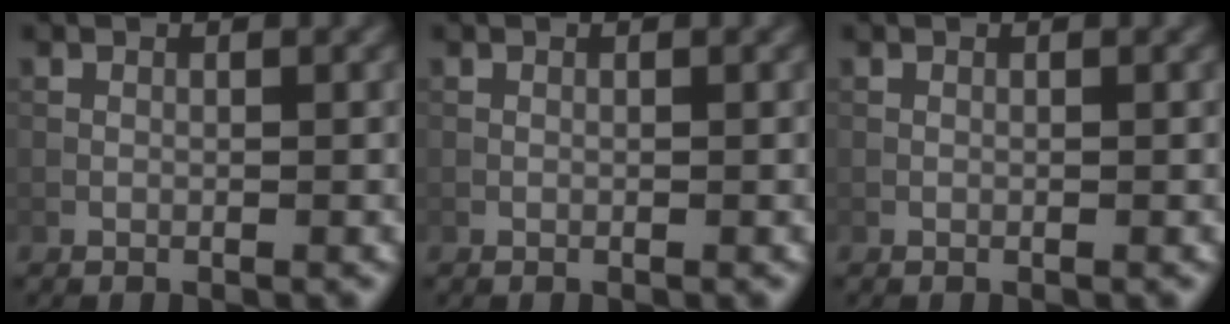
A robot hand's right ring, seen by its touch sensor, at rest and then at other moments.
{"total": 0.0}
{"total": 0.0}